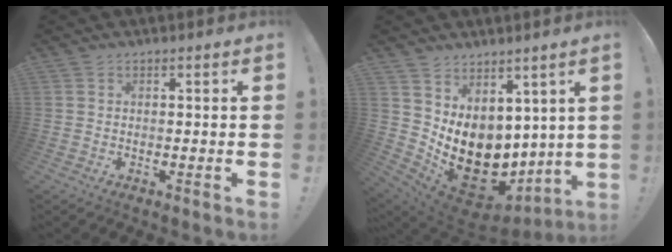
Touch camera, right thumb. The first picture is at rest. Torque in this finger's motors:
{"motor_torque": [1.85, 2.31, 1.34, 1.18, 0.16]}